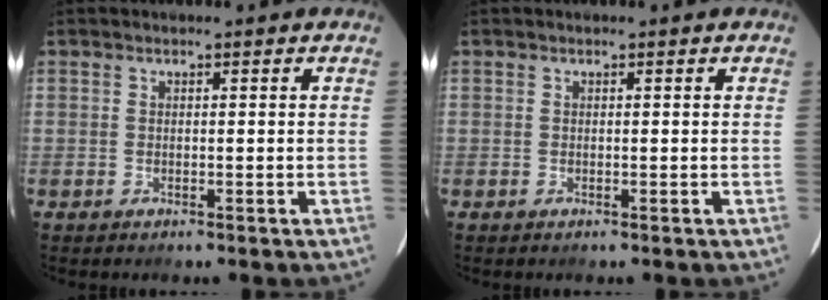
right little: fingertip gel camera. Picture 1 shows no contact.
{"total": 0.0}